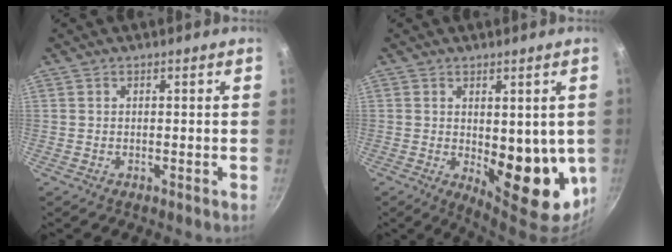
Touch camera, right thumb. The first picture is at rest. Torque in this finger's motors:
{"motor_torque": [-0.59, 1.34, 0.52, -0.57, 0.16]}